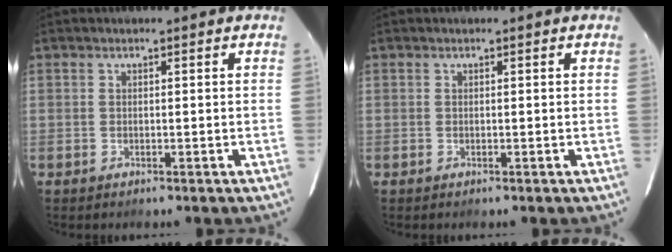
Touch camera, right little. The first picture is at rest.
{"total": 0.0}